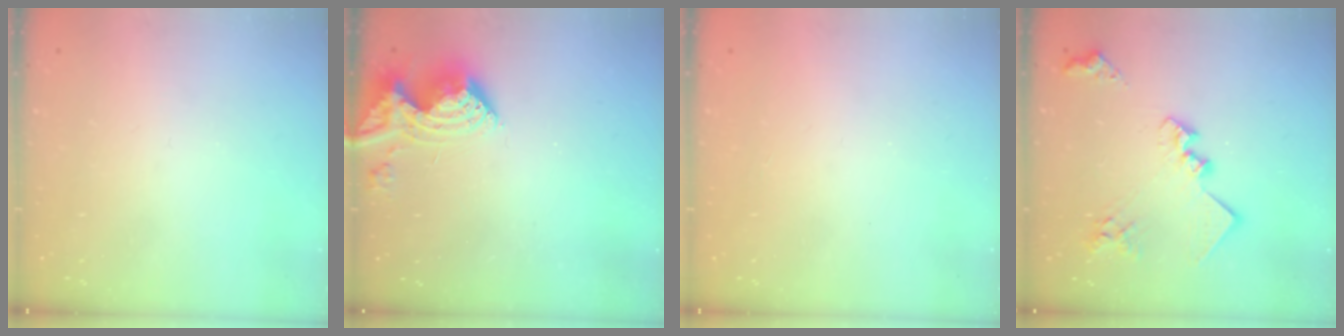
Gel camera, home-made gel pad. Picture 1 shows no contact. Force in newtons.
{"total": 11.3, "press": 11.3, "slide": 1.0}
{"total": 1.2, "press": 1.0, "slide": 0.6}
{"total": 17.5, "press": 17.4, "slide": 1.2}